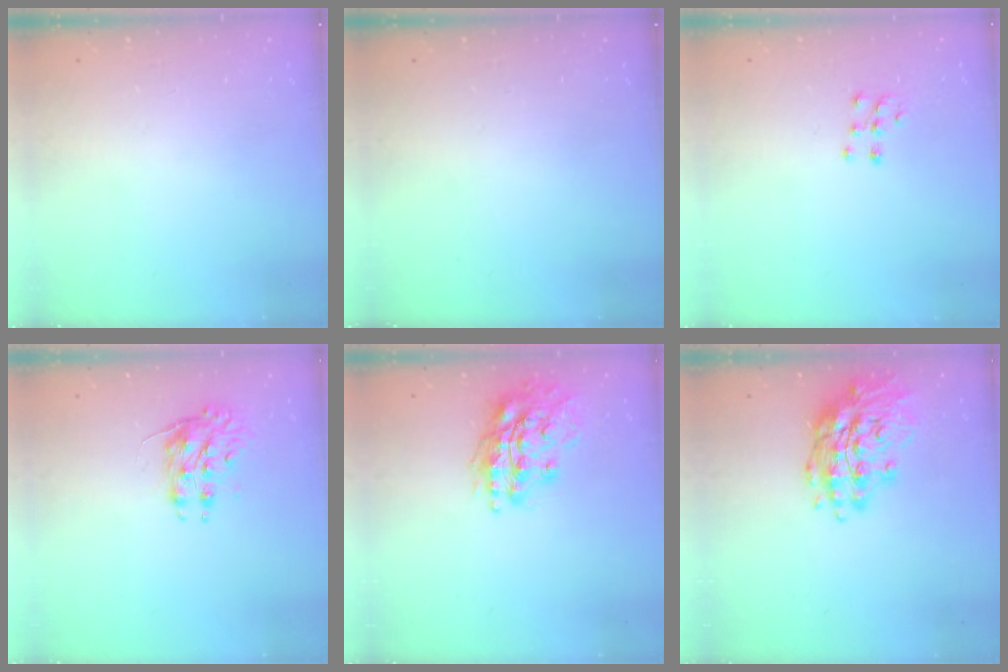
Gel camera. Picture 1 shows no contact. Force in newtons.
{"total": 0.0}
{"total": 7.6, "press": 7.6, "slide": 0.5}
{"total": 8.4, "press": 8.4, "slide": 0.3}
{"total": 18.0, "press": 17.8, "slide": 2.5}
{"total": 16.9, "press": 16.6, "slide": 3.1}